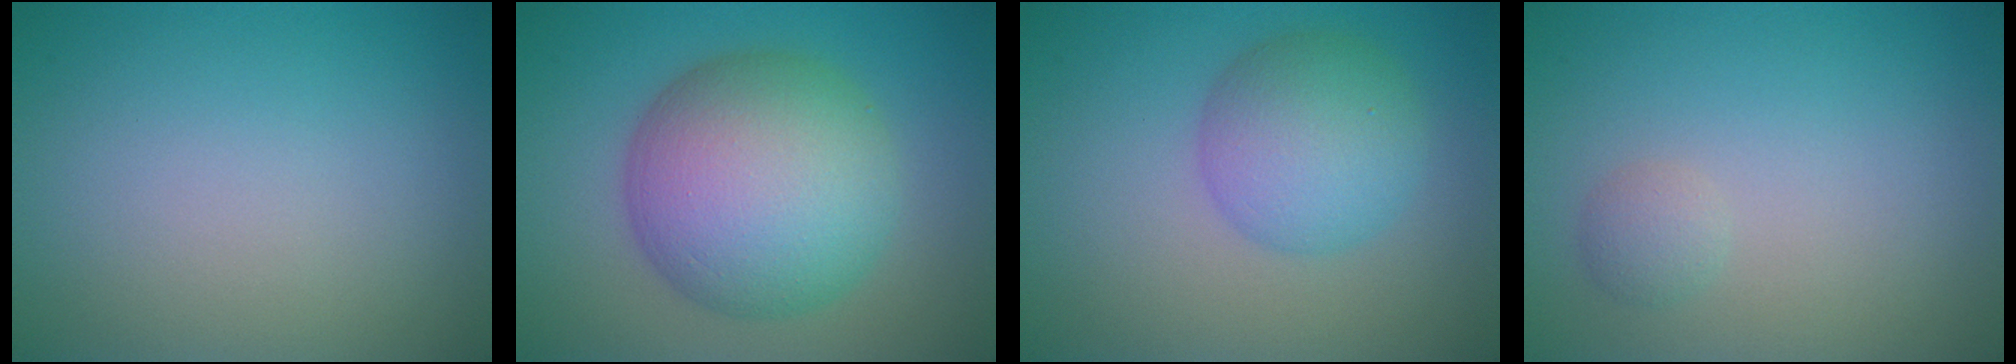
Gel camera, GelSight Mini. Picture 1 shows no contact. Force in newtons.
{"total": 11.2, "press": 11.1, "slide": 0.4}
{"total": 5.2, "press": 5.2, "slide": 0.2}
{"total": 1.1, "press": 1.1, "slide": 0.0}